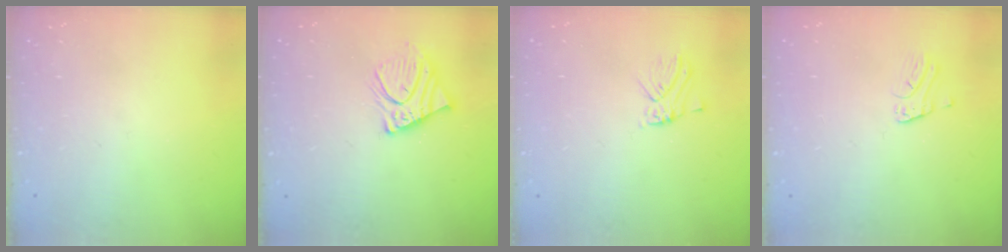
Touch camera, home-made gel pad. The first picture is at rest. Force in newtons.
{"total": 7.8, "press": 7.8, "slide": 0.5}
{"total": 2.1, "press": 2.1, "slide": 0.2}
{"total": 1.3, "press": 1.3, "slide": 0.1}